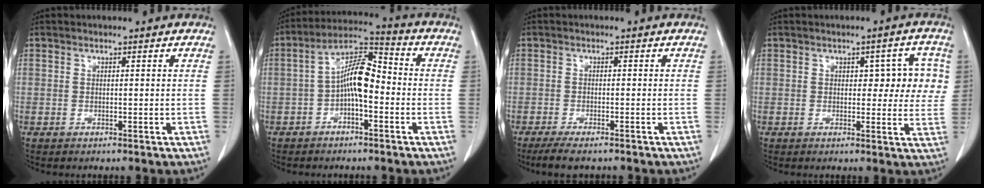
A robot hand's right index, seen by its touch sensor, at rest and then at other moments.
{"total": 8.6, "force": [-1.5, 2.9, 7.9], "torque": [-0.146, 0.031, -0.032]}
{"total": 4.6, "force": [-3.7, 0.7, 2.6], "torque": [-0.043, -0.010, -0.060]}
{"total": 6.4, "force": [1.5, 3.2, 5.4], "torque": [-0.045, 0.020, 0.017]}